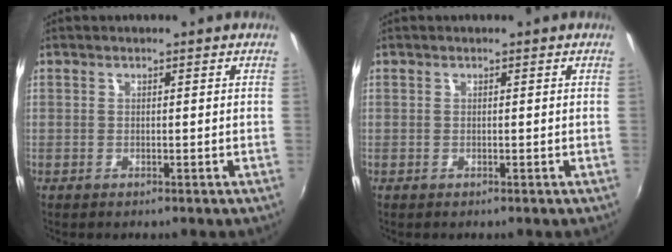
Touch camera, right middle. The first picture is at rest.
{"total": 0.0}